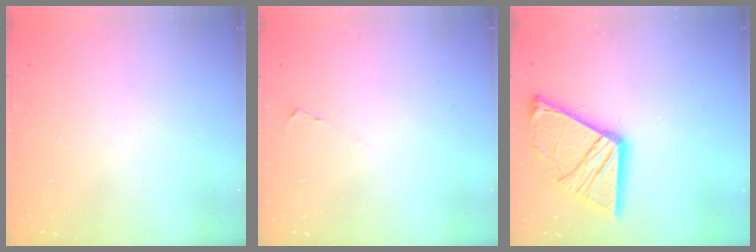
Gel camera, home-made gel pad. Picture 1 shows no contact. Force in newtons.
{"total": 1.7, "press": 1.7, "slide": 0.3}
{"total": 18.2, "press": 18.1, "slide": 2.0}